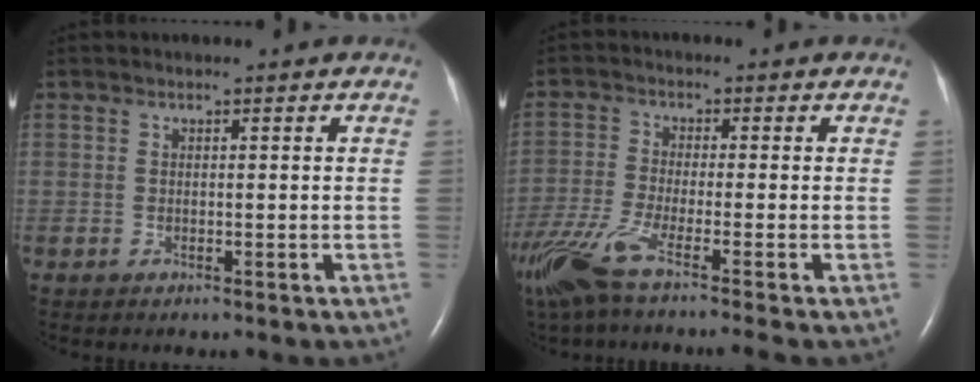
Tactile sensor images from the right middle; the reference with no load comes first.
{"total": 11.0, "force": [-8.0, -0.5, 7.5], "torque": [-0.152, -0.034, -0.147]}